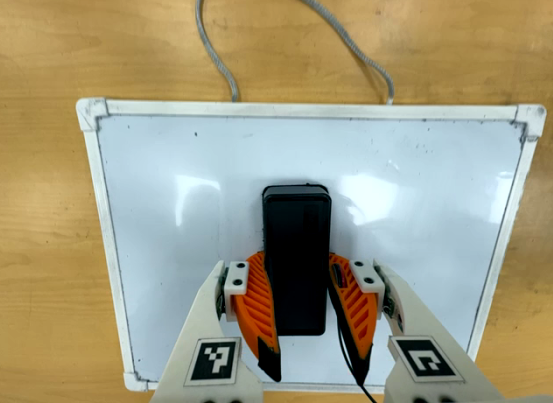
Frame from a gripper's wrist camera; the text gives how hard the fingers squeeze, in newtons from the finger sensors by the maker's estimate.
{"total": 13.9, "left": 13.2, "right": 14.6}